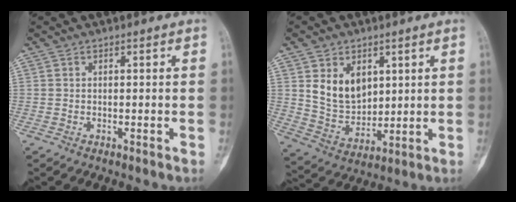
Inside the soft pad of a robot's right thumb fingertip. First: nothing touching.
{"total": 10.2, "force": [3.6, 7.3, 6.2], "torque": [-0.083, -0.027, 0.085]}